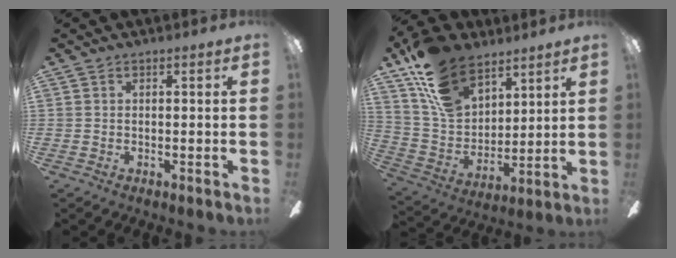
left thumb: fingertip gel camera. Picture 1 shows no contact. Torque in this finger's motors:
{"motor_torque": [1.17, 0.70, 1.52, -1.25, 0.50]}